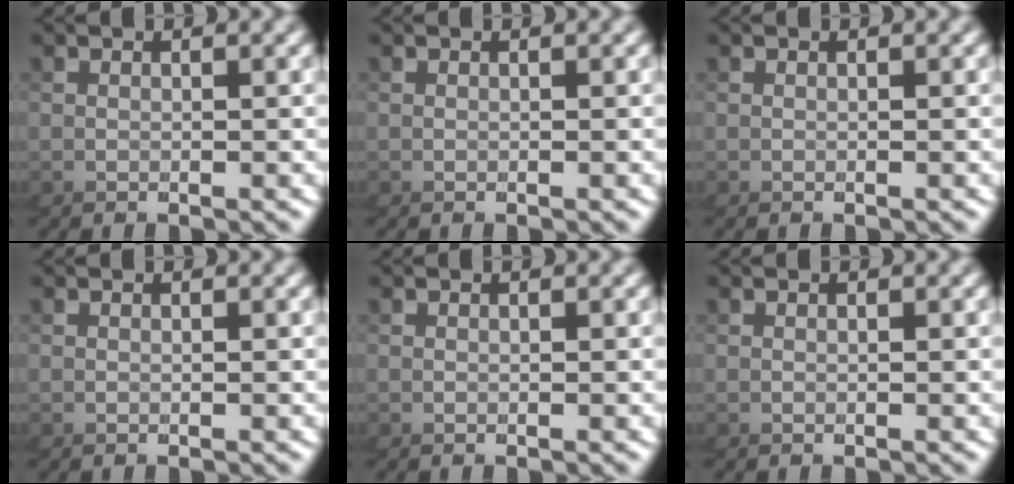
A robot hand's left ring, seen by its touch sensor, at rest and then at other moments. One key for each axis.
{"total": 0.0}
{"total": 0.0}
{"total": 0.0}
{"total": 0.0}
{"total": 0.0}